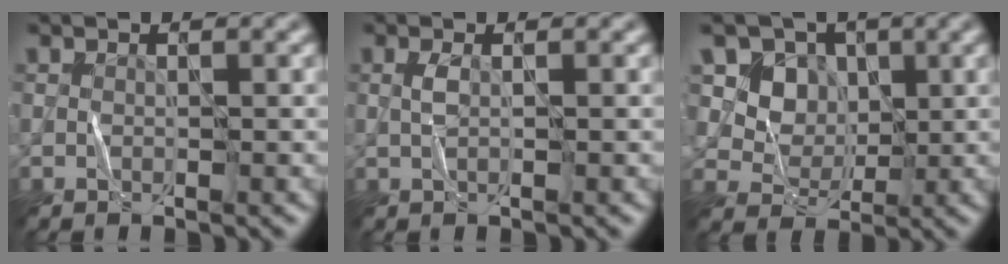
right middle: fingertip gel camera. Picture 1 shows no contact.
{"total": 1.1, "force": [0.1, 0.3, 1.1], "torque": [-0.027, 0.003, 0.001]}
{"total": 7.3, "force": [3.0, 5.9, 2.9], "torque": [-0.062, -0.005, 0.056]}